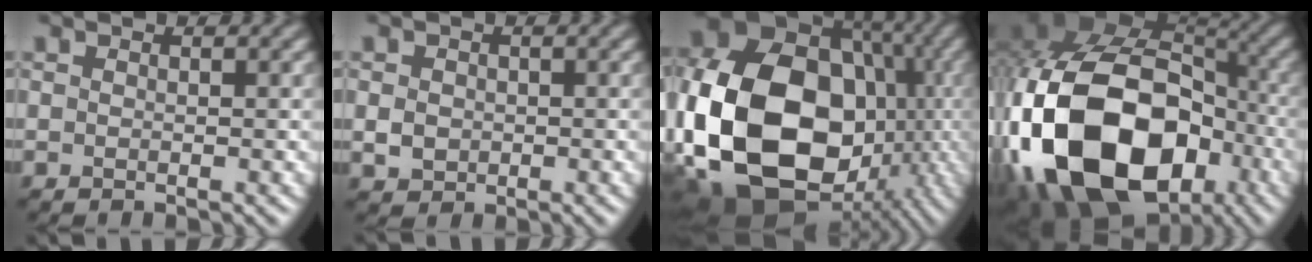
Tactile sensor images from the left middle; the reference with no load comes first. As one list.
[{"total": 1.8, "force": [-0.4, 1.6, 0.8], "torque": [-0.013, -0.005, -0.005]}, {"total": 21.5, "force": [-3.3, 16.9, 12.9], "torque": [-0.319, -0.022, -0.044]}, {"total": 20.8, "force": [-7.2, 14.4, 13.2], "torque": [-0.307, -0.026, -0.115]}]